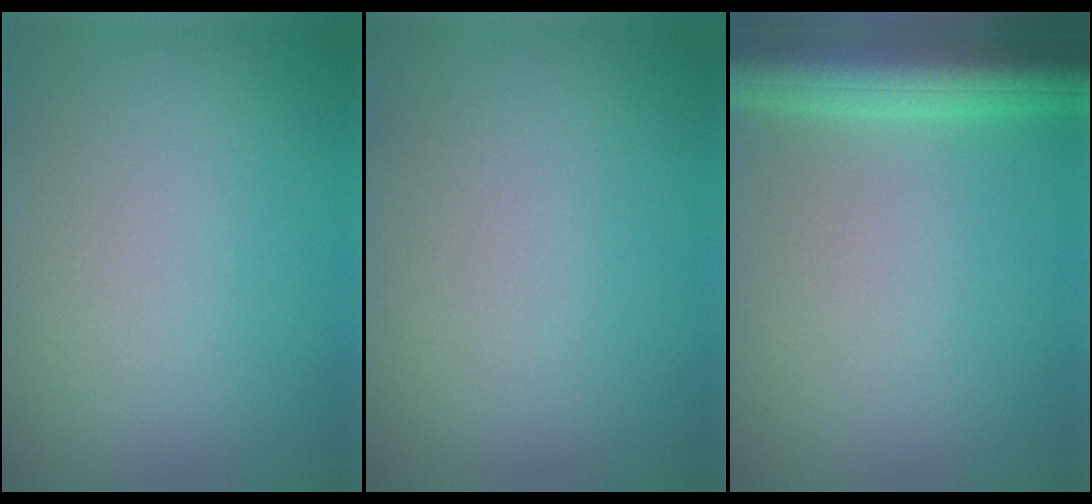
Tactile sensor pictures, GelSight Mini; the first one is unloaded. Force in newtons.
{"total": 0.0}
{"total": 6.9, "press": 6.9, "slide": 0.4}